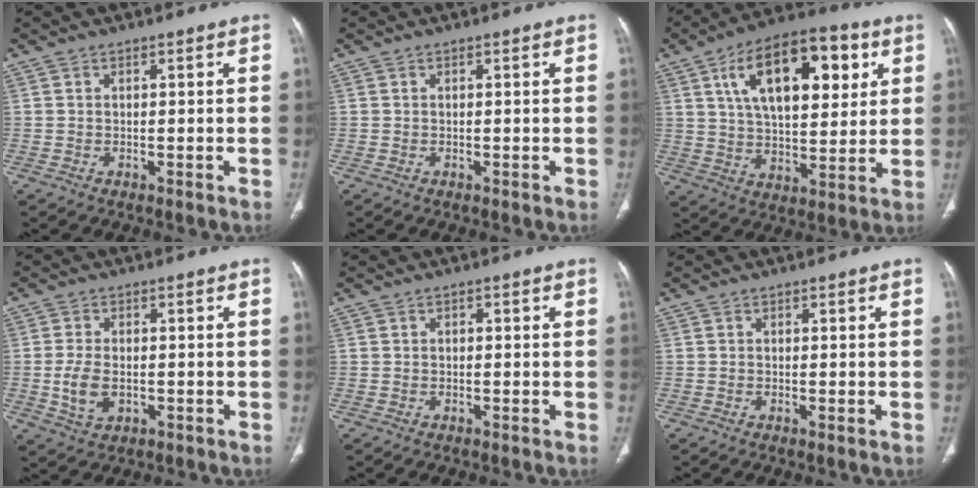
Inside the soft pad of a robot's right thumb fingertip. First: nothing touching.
{"total": 0.0}
{"total": 21.1, "force": [7.7, 10.4, 16.6], "torque": [-0.231, -0.010, 0.123]}
{"total": 5.7, "force": [-0.8, 3.5, 4.4], "torque": [-0.089, -0.003, -0.011]}
{"total": 0.7, "force": [0.1, 0.5, 0.5], "torque": [-0.005, 0.002, 0.000]}
{"total": 0.6, "force": [-0.1, 0.1, 0.6], "torque": [-0.017, -0.004, -0.003]}